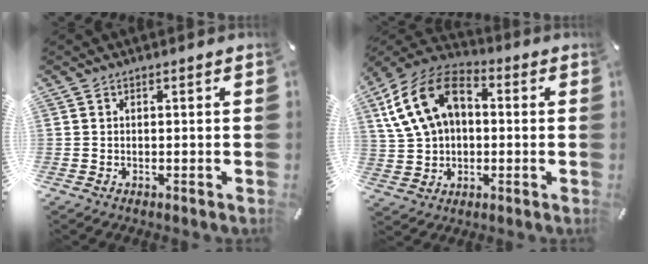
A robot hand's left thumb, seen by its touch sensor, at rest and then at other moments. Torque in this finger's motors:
{"motor_torque": [1.59, 1.72, 1.76, -1.01, 0.34]}